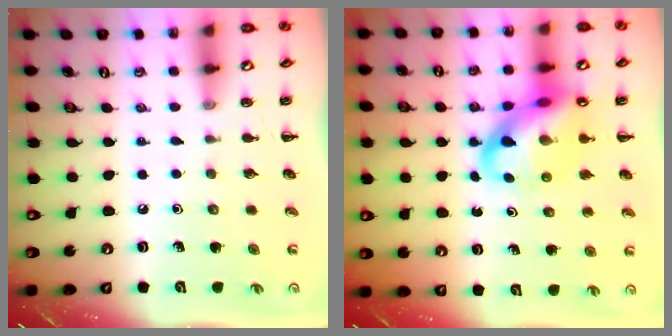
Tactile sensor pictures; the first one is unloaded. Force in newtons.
{"total": 14.7, "press": 14.2, "slide": 3.6}